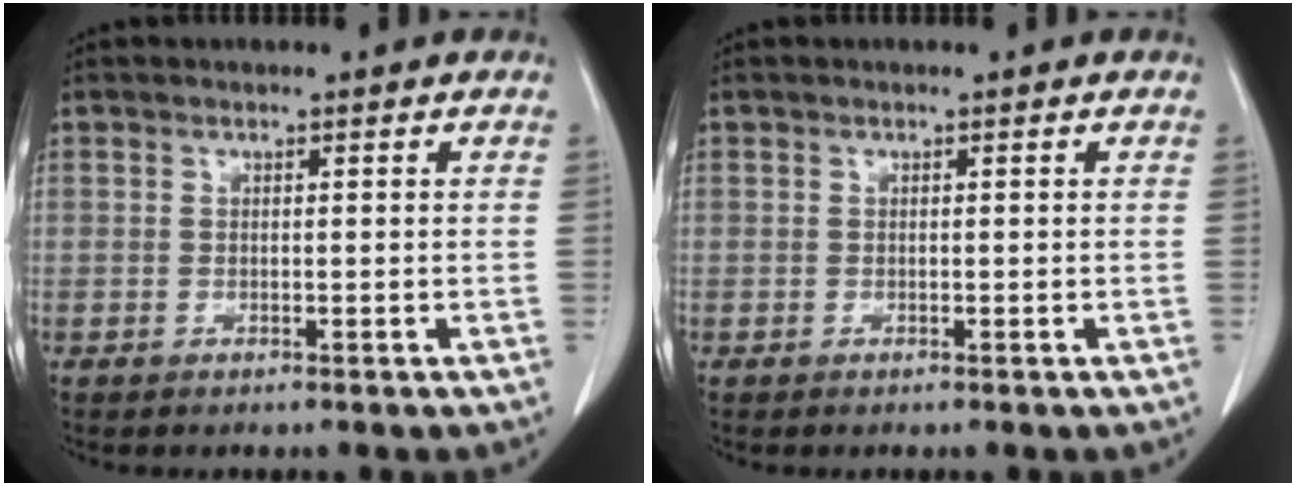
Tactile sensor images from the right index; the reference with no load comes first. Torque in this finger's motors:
{"motor_torque": [-0.05, 0.02, 0.00, 0.00]}